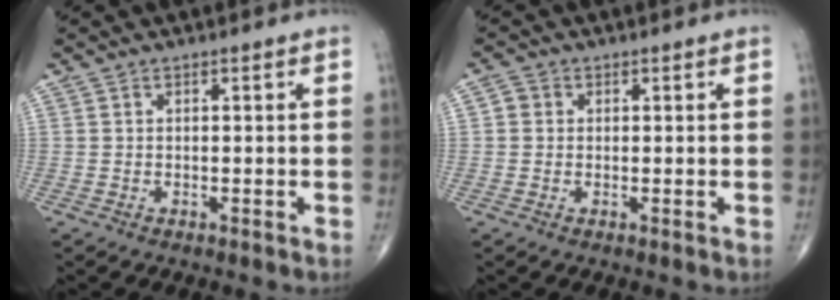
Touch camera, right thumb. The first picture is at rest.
{"total": 2.0, "force": [0.2, 1.8, 0.7], "torque": [-0.005, 0.004, 0.001]}